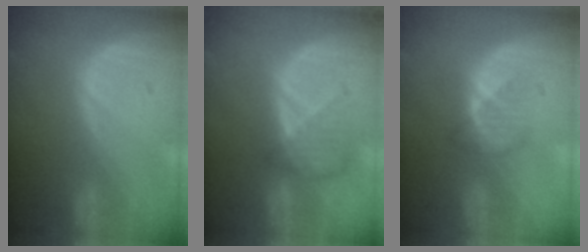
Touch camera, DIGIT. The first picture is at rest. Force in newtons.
{"total": 4.6, "press": 4.2, "slide": 1.8}
{"total": 2.7, "press": 2.6, "slide": 0.5}